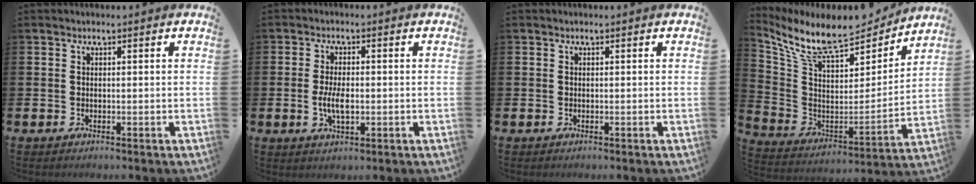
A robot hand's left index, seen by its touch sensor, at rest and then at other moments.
{"total": 4.1, "force": [-0.5, 1.9, 3.6], "torque": [-0.064, -0.002, -0.013]}
{"total": 0.0}
{"total": 10.3, "force": [8.9, 3.0, 4.3], "torque": [-0.131, -0.055, 0.155]}